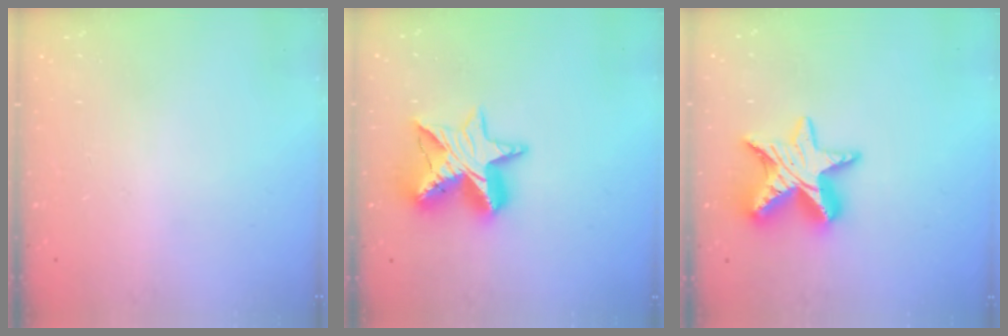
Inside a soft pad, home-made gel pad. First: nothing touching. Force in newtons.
{"total": 13.3, "press": 13.3, "slide": 1.0}
{"total": 13.9, "press": 13.9, "slide": 0.6}